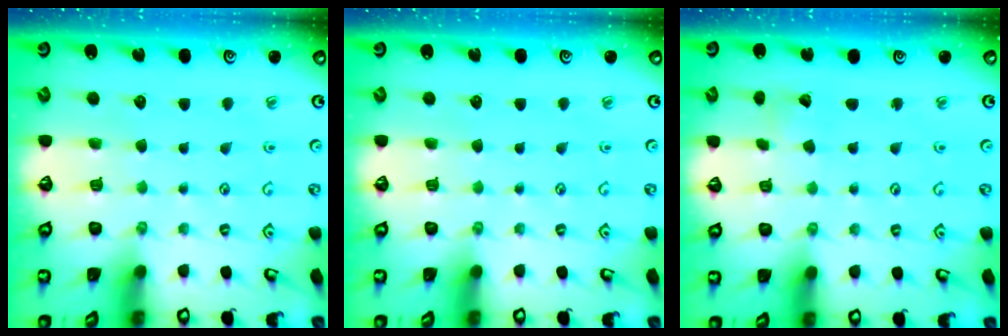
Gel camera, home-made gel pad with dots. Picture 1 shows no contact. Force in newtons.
{"total": 0.0}
{"total": 2.7, "press": 2.7, "slide": 0.2}